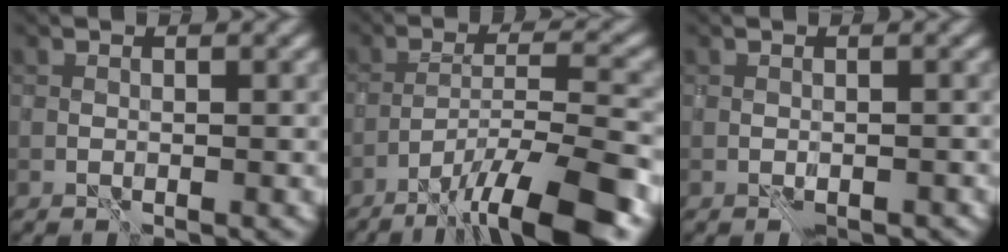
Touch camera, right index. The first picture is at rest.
{"total": 10.8, "force": [-7.4, 2.2, 7.6], "torque": [-0.123, 0.010, -0.119]}
{"total": 1.7, "force": [-1.4, 0.7, 0.6], "torque": [-0.015, 0.004, -0.019]}